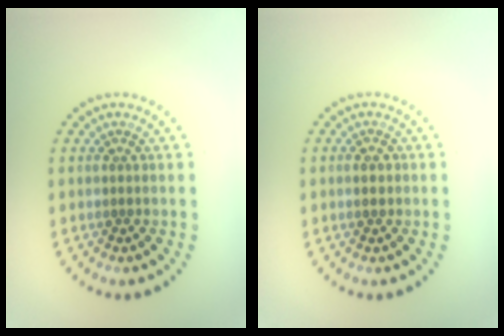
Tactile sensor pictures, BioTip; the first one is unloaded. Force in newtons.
{"total": 1.4, "press": 1.4, "slide": 0.0}